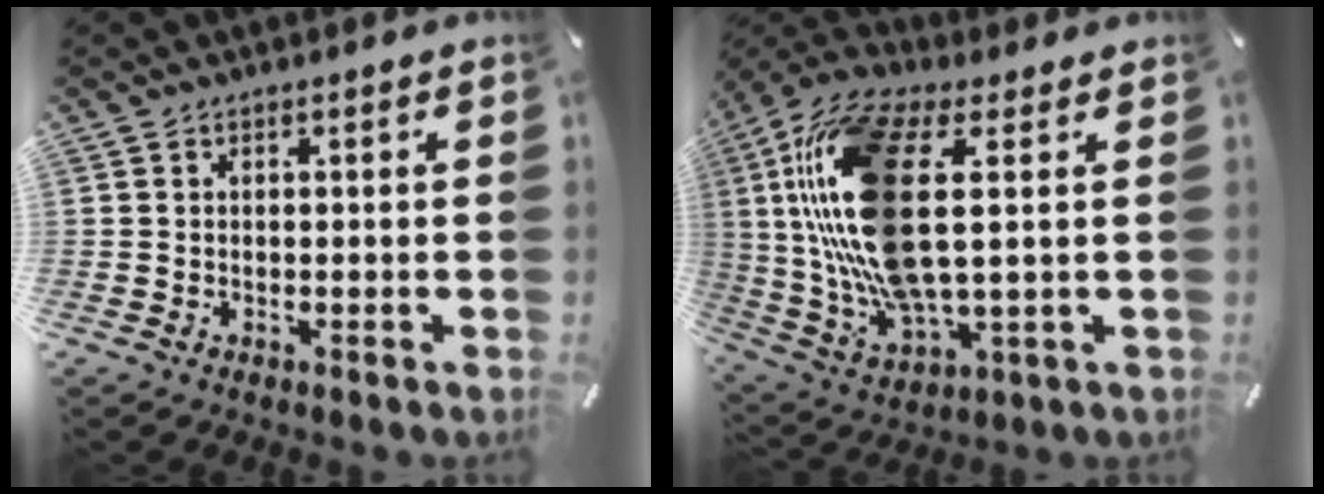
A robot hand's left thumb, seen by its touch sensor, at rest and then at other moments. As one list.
[{"total": 19.6, "force": [4.3, 7.9, 17.4], "torque": [-0.390, -0.014, 0.069]}]